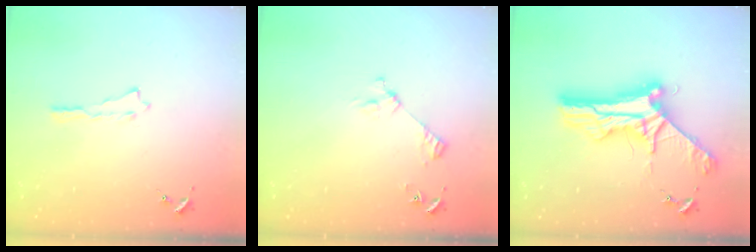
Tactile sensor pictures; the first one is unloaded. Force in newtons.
{"total": 3.1, "press": 3.1, "slide": 0.3}
{"total": 10.7, "press": 10.7, "slide": 0.9}